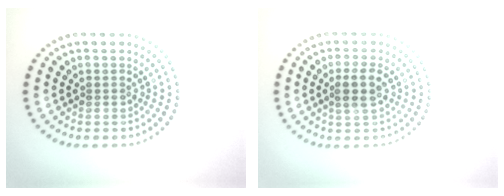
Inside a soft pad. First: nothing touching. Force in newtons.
{"total": 2.4, "press": 2.2, "slide": 1.0}